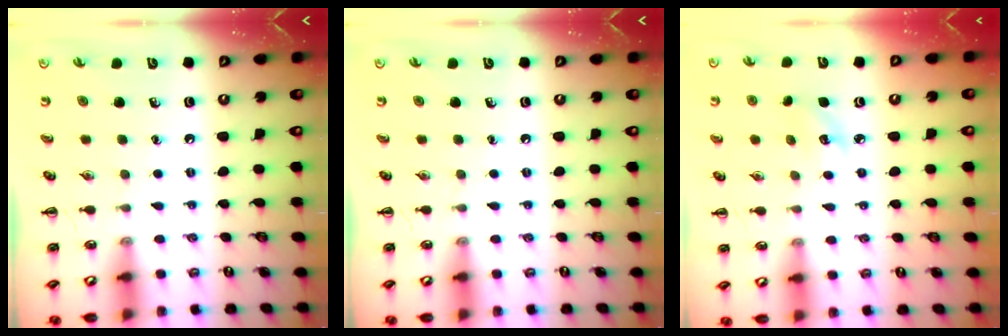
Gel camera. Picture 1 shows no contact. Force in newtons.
{"total": 0.0}
{"total": 4.7, "press": 4.6, "slide": 1.0}